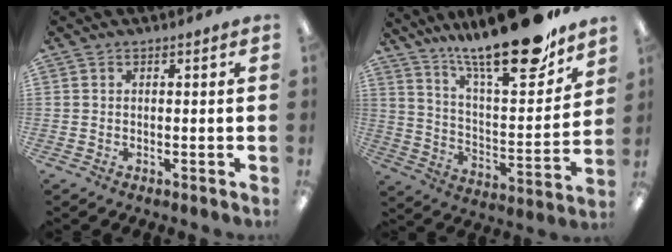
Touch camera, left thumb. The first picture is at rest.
{"total": 24.0, "force": [18.6, 5.3, 14.3], "torque": [-0.219, -0.128, 0.301]}